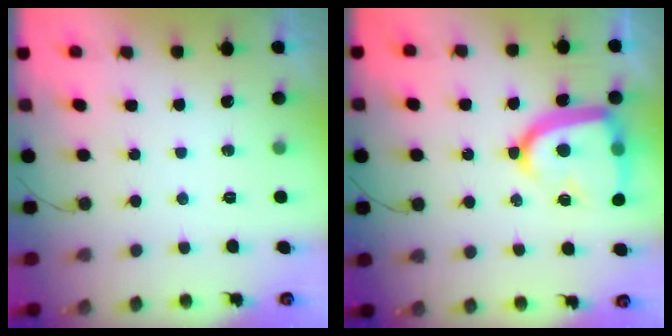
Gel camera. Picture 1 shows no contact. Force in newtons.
{"total": 18.8, "press": 18.7, "slide": 1.9}